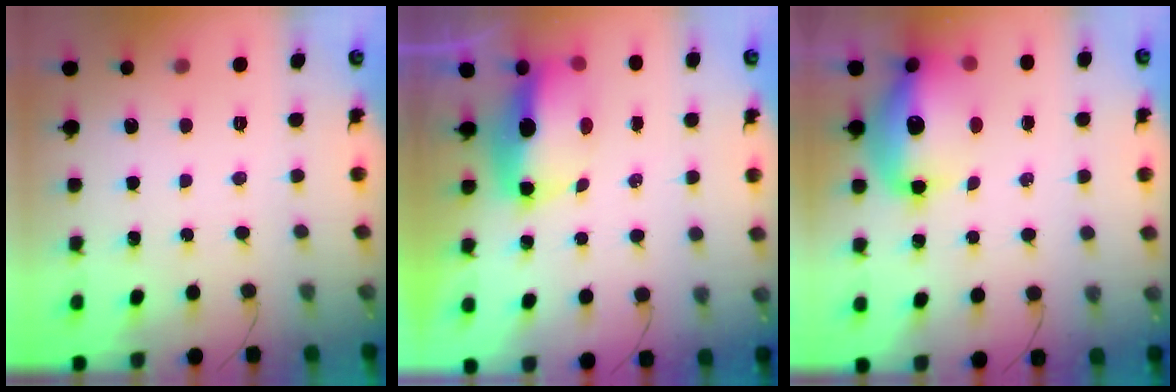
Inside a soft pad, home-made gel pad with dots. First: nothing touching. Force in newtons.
{"total": 9.3, "press": 9.2, "slide": 1.4}
{"total": 14.9, "press": 14.5, "slide": 3.4}